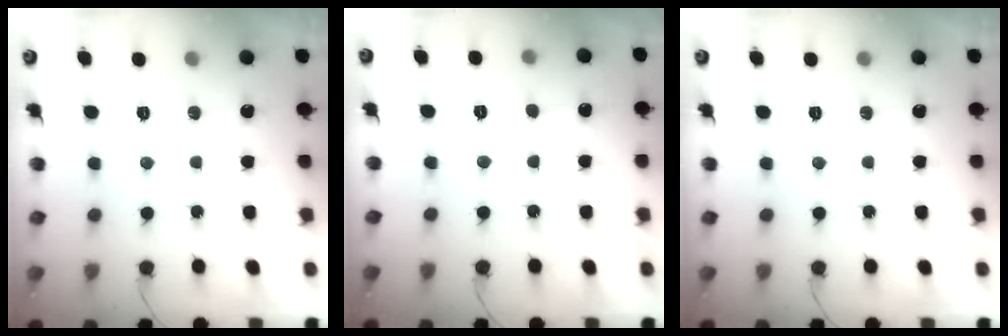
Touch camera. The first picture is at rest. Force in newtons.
{"total": 3.9, "press": 3.9, "slide": 0.4}
{"total": 0.0}